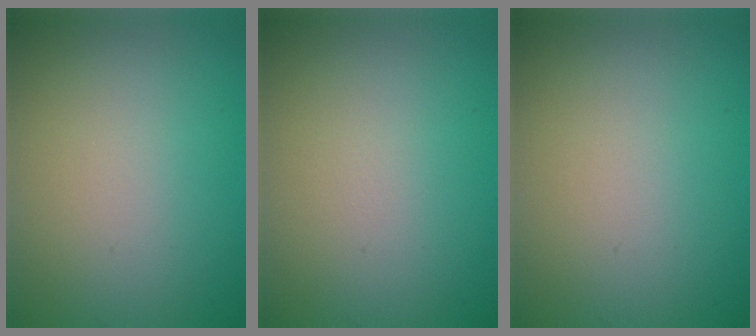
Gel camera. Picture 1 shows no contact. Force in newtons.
{"total": 0.0}
{"total": 0.0}